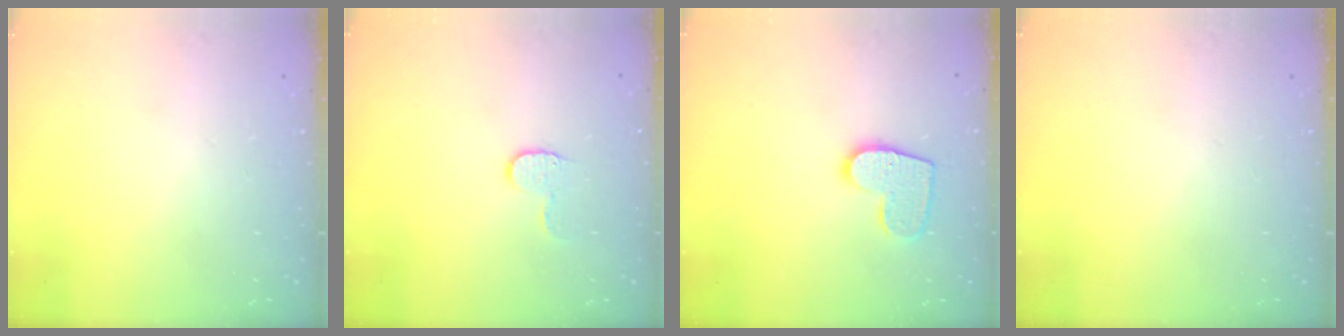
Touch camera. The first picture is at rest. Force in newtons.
{"total": 5.7, "press": 5.7, "slide": 0.5}
{"total": 11.3, "press": 11.3, "slide": 0.7}
{"total": 0.0}